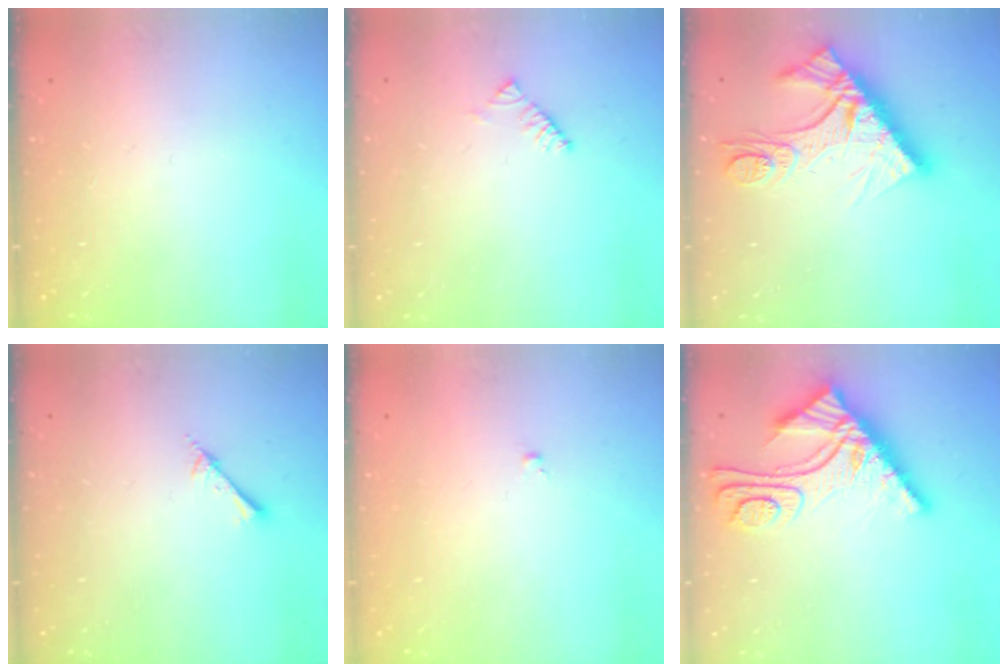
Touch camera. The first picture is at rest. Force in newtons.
{"total": 2.9, "press": 2.9, "slide": 0.5}
{"total": 14.2, "press": 14.1, "slide": 1.5}
{"total": 2.6, "press": 2.6, "slide": 0.3}
{"total": 0.0}
{"total": 11.6, "press": 11.6, "slide": 1.1}